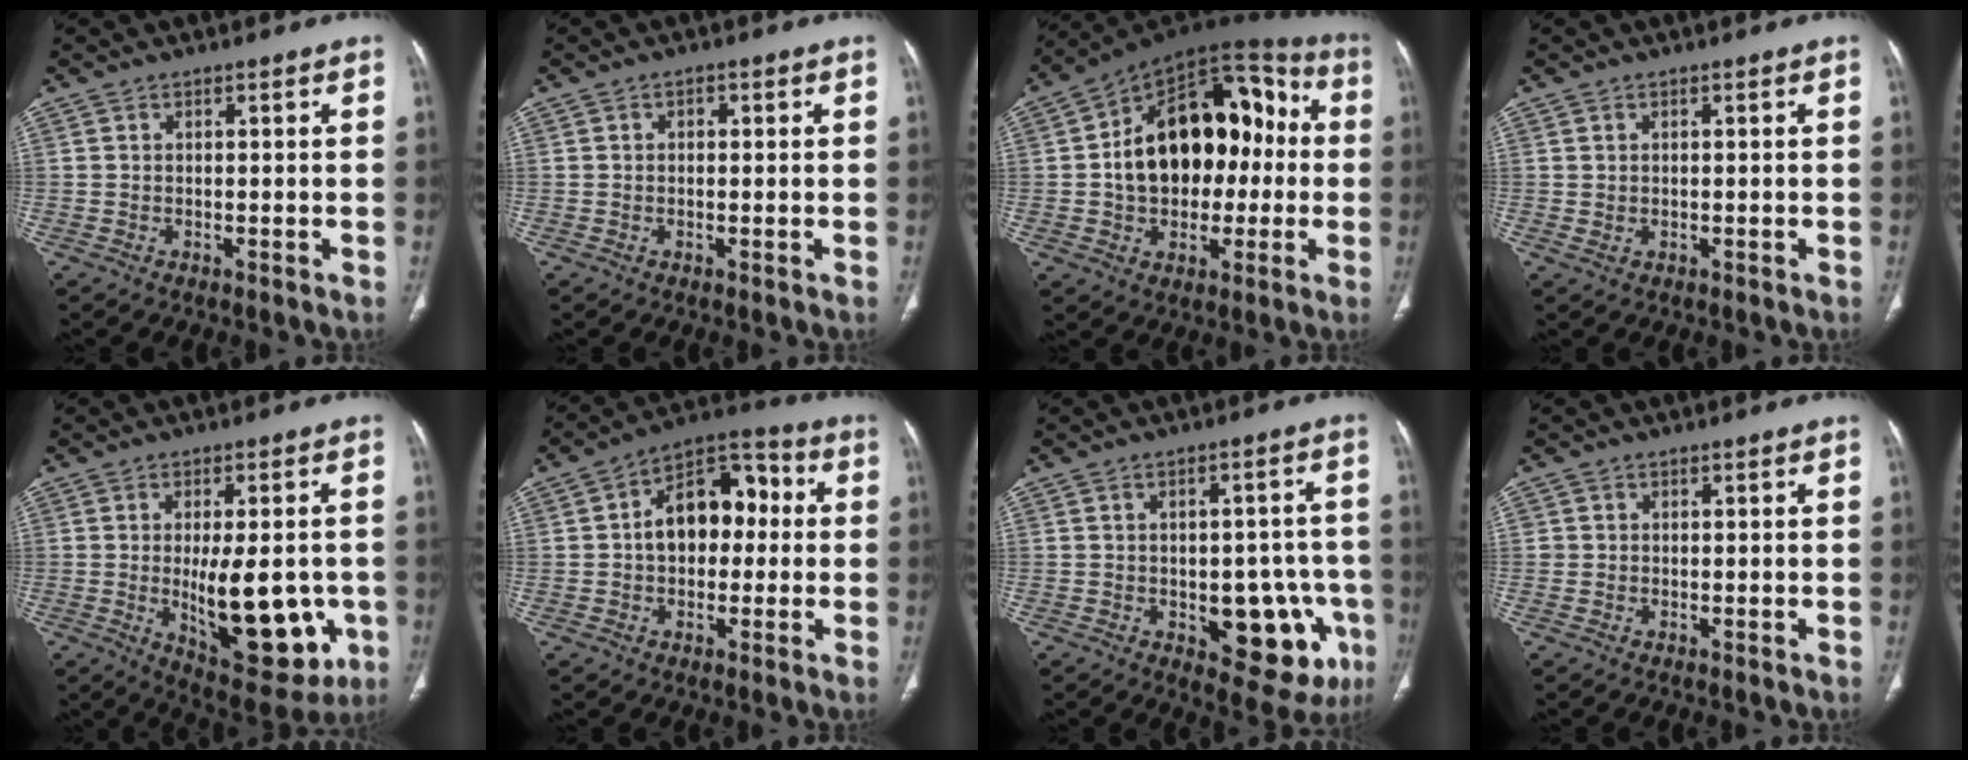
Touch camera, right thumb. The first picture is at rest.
{"total": 1.2, "force": [0.2, 0.9, 0.8], "torque": [-0.007, 0.003, 0.001]}
{"total": 23.4, "force": [0.1, 15.4, 17.7], "torque": [-0.243, 0.045, 0.003]}
{"total": 0.8, "force": [0.1, 0.7, 0.5], "torque": [-0.012, -0.001, 0.007]}
{"total": 17.9, "force": [-3.2, 7.9, 15.8], "torque": [-0.191, -0.019, -0.021]}
{"total": 13.8, "force": [0.9, 9.1, 10.4], "torque": [-0.119, 0.040, 0.003]}
{"total": 14.6, "force": [-4.5, 7.5, 11.7], "torque": [-0.105, 0.018, -0.040]}
{"total": 0.8, "force": [0.0, 0.8, 0.0], "torque": [0.006, 0.005, -0.001]}